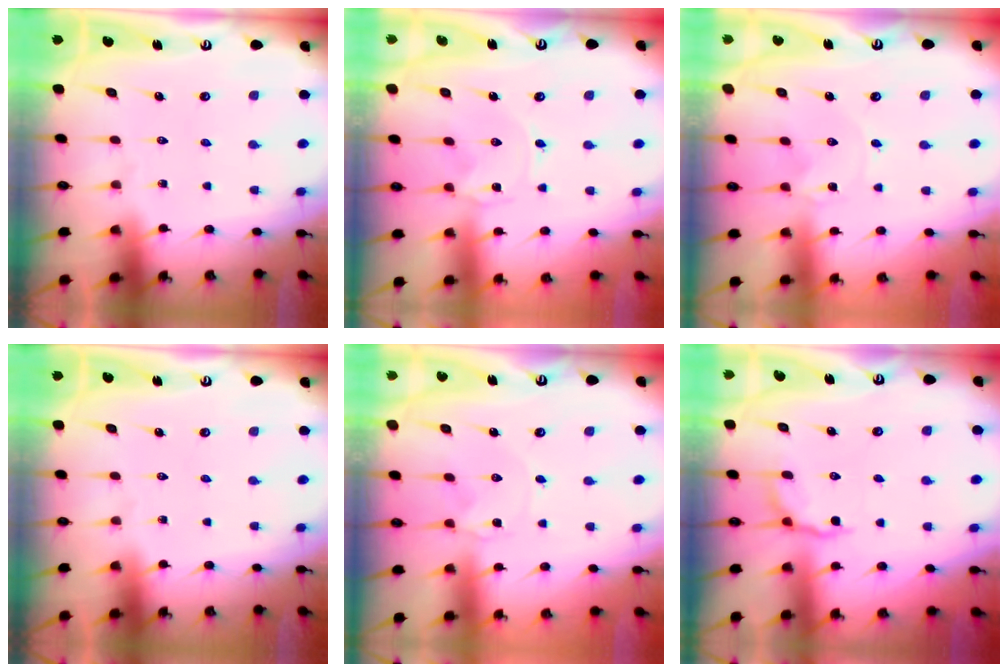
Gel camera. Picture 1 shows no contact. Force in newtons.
{"total": 0.0}
{"total": 0.8, "press": 0.8, "slide": 0.1}
{"total": 0.0}
{"total": 0.8, "press": 0.8, "slide": 0.0}
{"total": 4.6, "press": 4.2, "slide": 1.8}